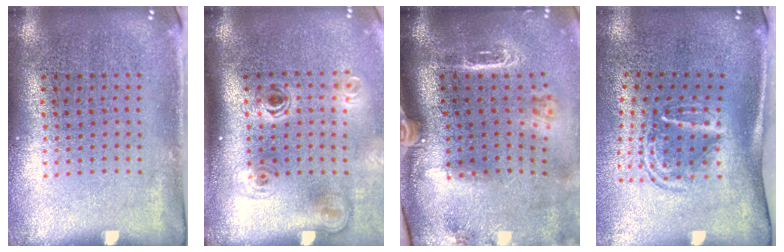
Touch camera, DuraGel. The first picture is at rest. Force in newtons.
{"total": 2.1, "press": 1.4, "slide": 1.5}
{"total": 2.6, "press": 1.9, "slide": 1.7}
{"total": 1.7, "press": 1.1, "slide": 1.3}